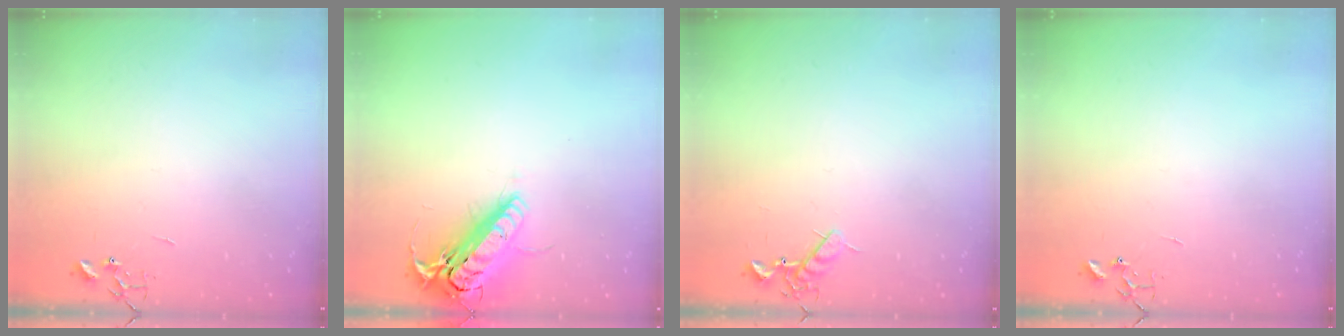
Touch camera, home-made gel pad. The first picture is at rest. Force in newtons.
{"total": 17.8, "press": 17.5, "slide": 3.4}
{"total": 7.8, "press": 7.8, "slide": 0.8}
{"total": 0.0}